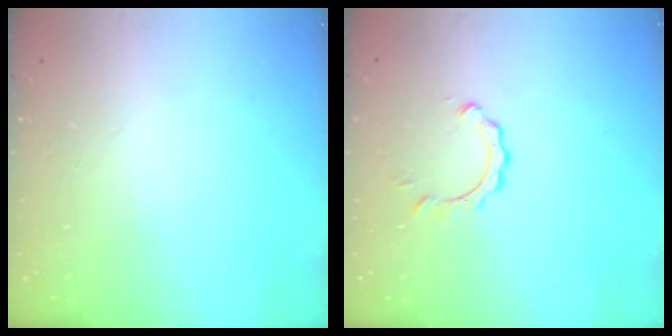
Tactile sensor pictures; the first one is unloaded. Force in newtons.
{"total": 2.8, "press": 2.8, "slide": 0.2}